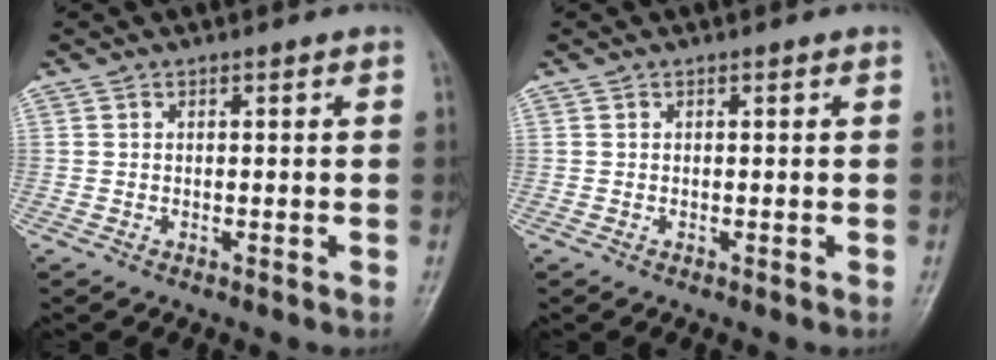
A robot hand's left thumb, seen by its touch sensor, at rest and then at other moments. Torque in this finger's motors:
{"motor_torque": [-0.04, 0.01, -0.05, -0.04, 0.00]}